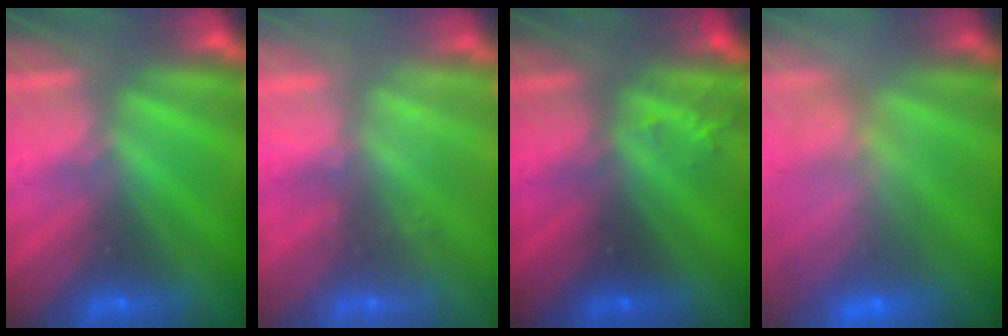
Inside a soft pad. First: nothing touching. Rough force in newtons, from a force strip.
{"total": 2.3}
{"total": 2.9}
{"total": 6.3}